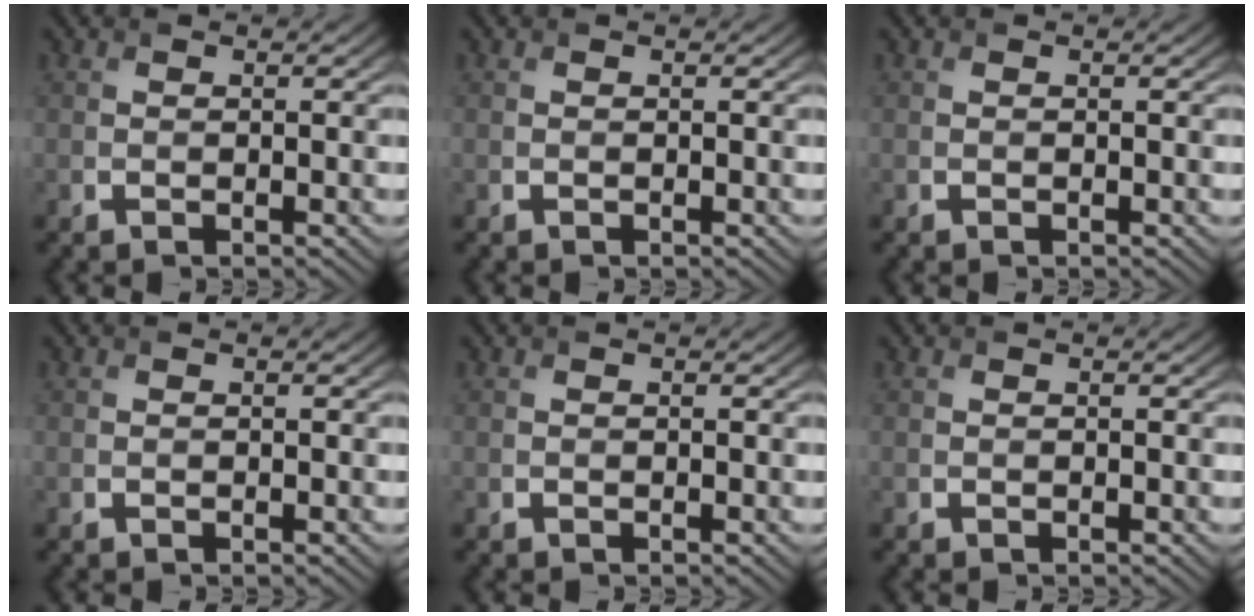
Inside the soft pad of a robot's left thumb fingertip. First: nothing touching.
{"total": 0.0}
{"total": 0.0}
{"total": 0.0}
{"total": 0.0}
{"total": 0.0}